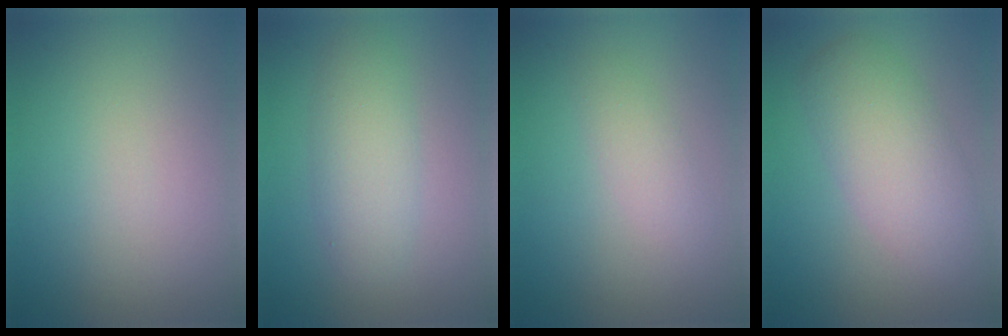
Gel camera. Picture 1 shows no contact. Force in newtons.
{"total": 3.4, "press": 3.4, "slide": 0.2}
{"total": 1.6, "press": 1.6, "slide": 0.1}
{"total": 5.1, "press": 5.1, "slide": 0.2}